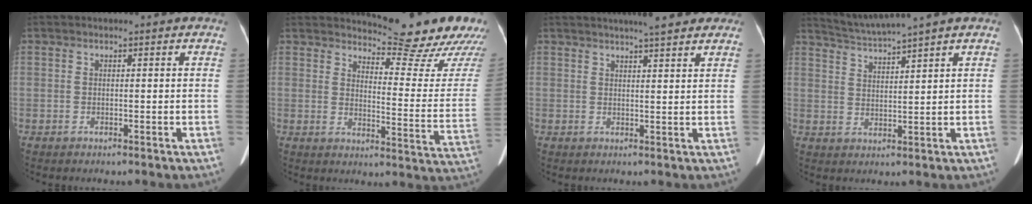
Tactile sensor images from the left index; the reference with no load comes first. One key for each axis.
{"total": 16.6, "fx": 15.6, "fy": 0.5, "fz": 5.6, "tx": -0.073, "ty": -0.107, "tz": 0.177}
{"total": 8.4, "fx": 7.2, "fy": 1.3, "fz": 4.2, "tx": -0.052, "ty": 0.024, "tz": 0.089}
{"total": 5.2, "fx": 4.5, "fy": -2.0, "fz": 1.7, "tx": -0.042, "ty": -0.004, "tz": 0.093}